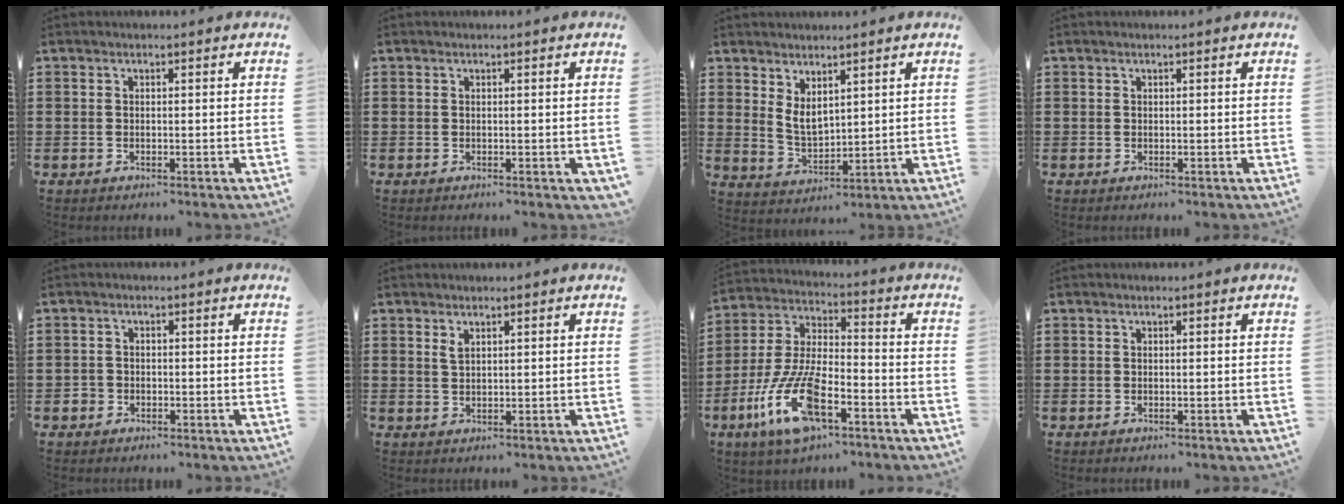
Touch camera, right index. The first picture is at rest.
{"total": 0.0}
{"total": 4.2, "force": [2.6, 2.2, 2.4], "torque": [-0.054, 0.000, 0.048]}
{"total": 0.0}
{"total": 1.5, "force": [-0.9, 1.2, 0.3], "torque": [-0.009, -0.001, -0.019]}
{"total": 1.6, "force": [0.9, 0.7, 1.1], "torque": [-0.024, 0.003, 0.016]}
{"total": 12.7, "force": [-6.6, 4.4, 9.9], "torque": [-0.233, -0.007, -0.130]}
{"total": 0.0}